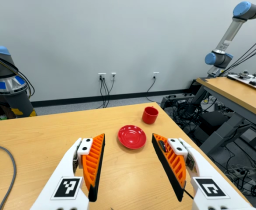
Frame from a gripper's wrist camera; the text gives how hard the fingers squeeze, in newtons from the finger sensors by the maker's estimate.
{"total": 1.7, "left": 0.3, "right": 3.0}